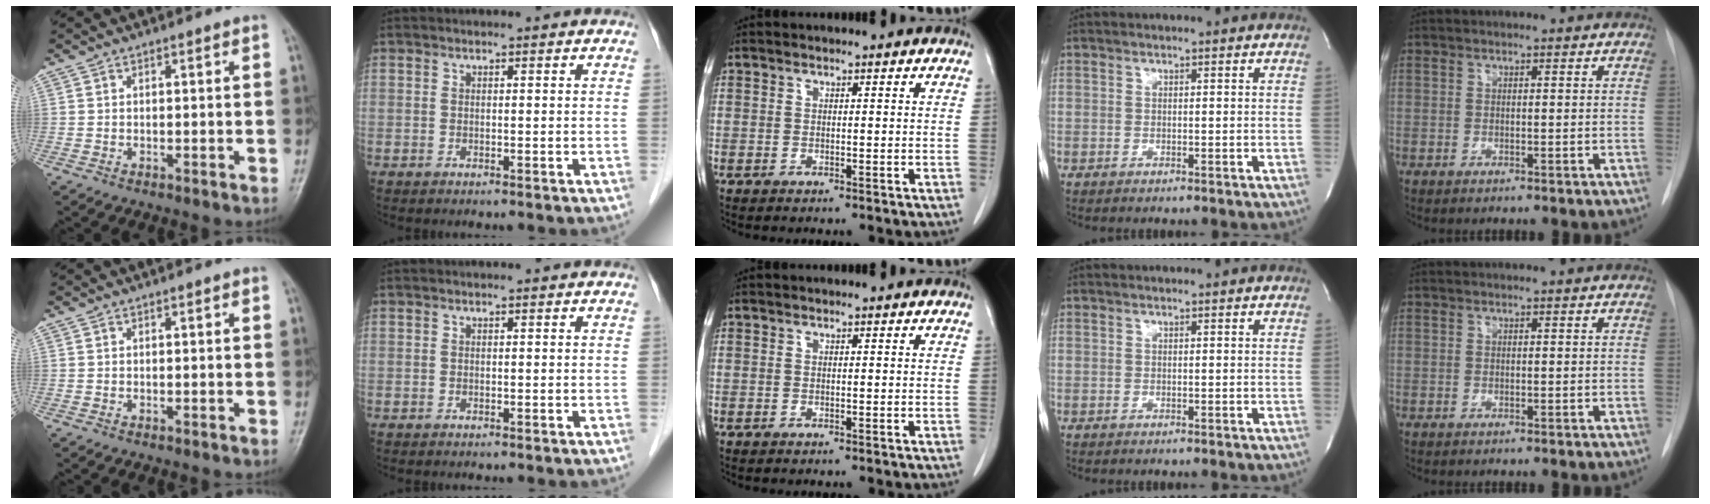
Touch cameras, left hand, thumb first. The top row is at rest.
{}